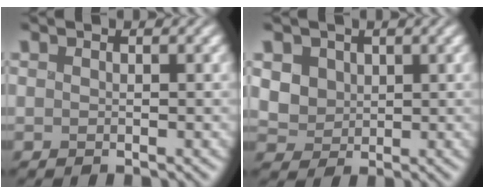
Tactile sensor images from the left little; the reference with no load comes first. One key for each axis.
{"total": 3.1, "fx": 0.5, "fy": 2.7, "fz": 1.4, "tx": -0.039, "ty": -0.007, "tz": 0.014}